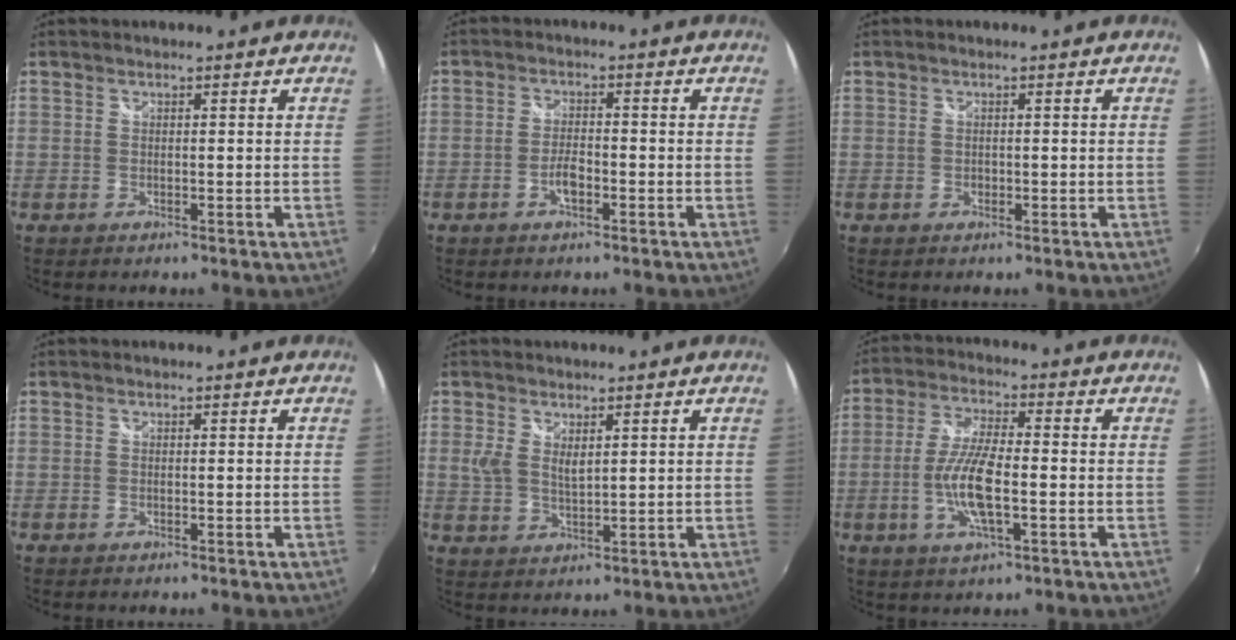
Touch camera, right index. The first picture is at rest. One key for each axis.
{"total": 3.2, "fx": -1.6, "fy": 1.2, "fz": 2.4, "tx": -0.054, "ty": 0.002, "tz": -0.031}
{"total": 0.6, "fx": -0.2, "fy": 0.6, "fz": 0.1, "tx": 0.000, "ty": -0.003, "tz": -0.003}
{"total": 0.0}
{"total": 3.9, "fx": 1.6, "fy": 1.8, "fz": 3.1, "tx": -0.054, "ty": -0.004, "tz": 0.031}
{"total": 9.8, "fx": -2.4, "fy": 2.6, "fz": 9.1, "tx": -0.188, "ty": -0.003, "tz": -0.048}